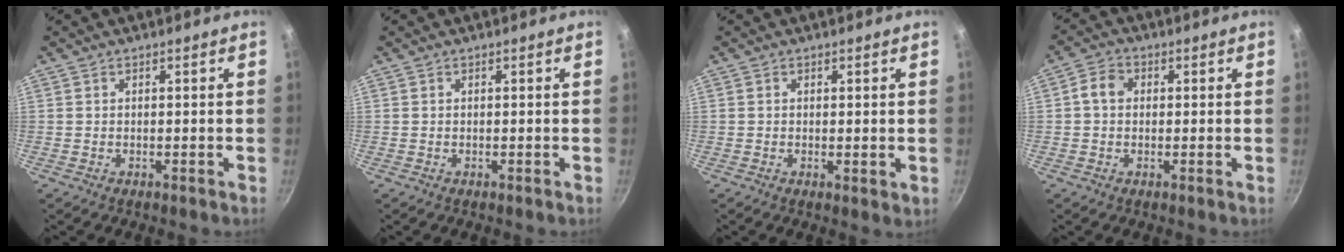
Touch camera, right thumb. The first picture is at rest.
{"total": 0.0}
{"total": 1.4, "force": [0.3, 0.5, 1.3], "torque": [-0.019, -0.005, 0.003]}
{"total": 4.1, "force": [0.5, 3.2, 2.6], "torque": [-0.044, 0.011, -0.002]}